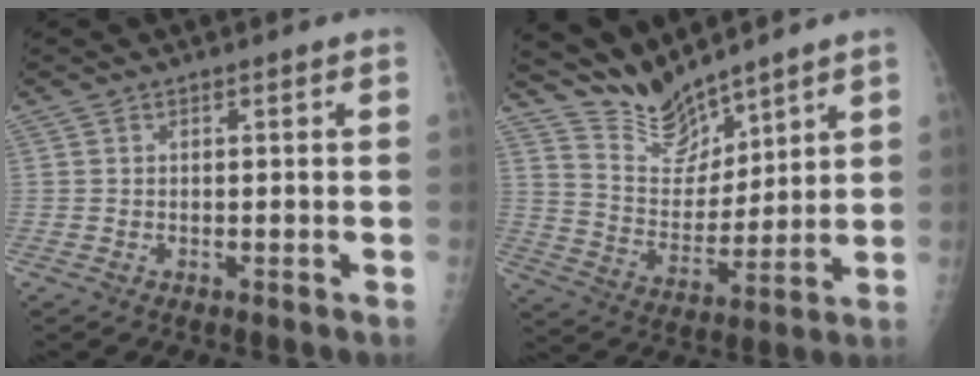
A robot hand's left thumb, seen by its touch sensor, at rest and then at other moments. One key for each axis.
{"total": 10.2, "fx": 9.6, "fy": 2.6, "fz": 2.4, "tx": -0.022, "ty": -0.067, "tz": 0.196}